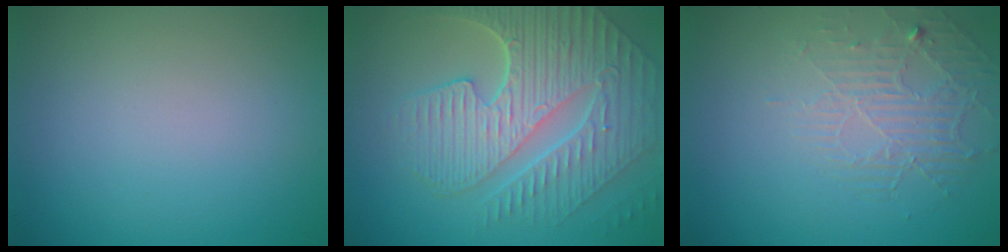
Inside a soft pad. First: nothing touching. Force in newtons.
{"total": 9.2, "press": 6.2, "slide": 6.7}
{"total": 2.2, "press": 1.4, "slide": 1.7}